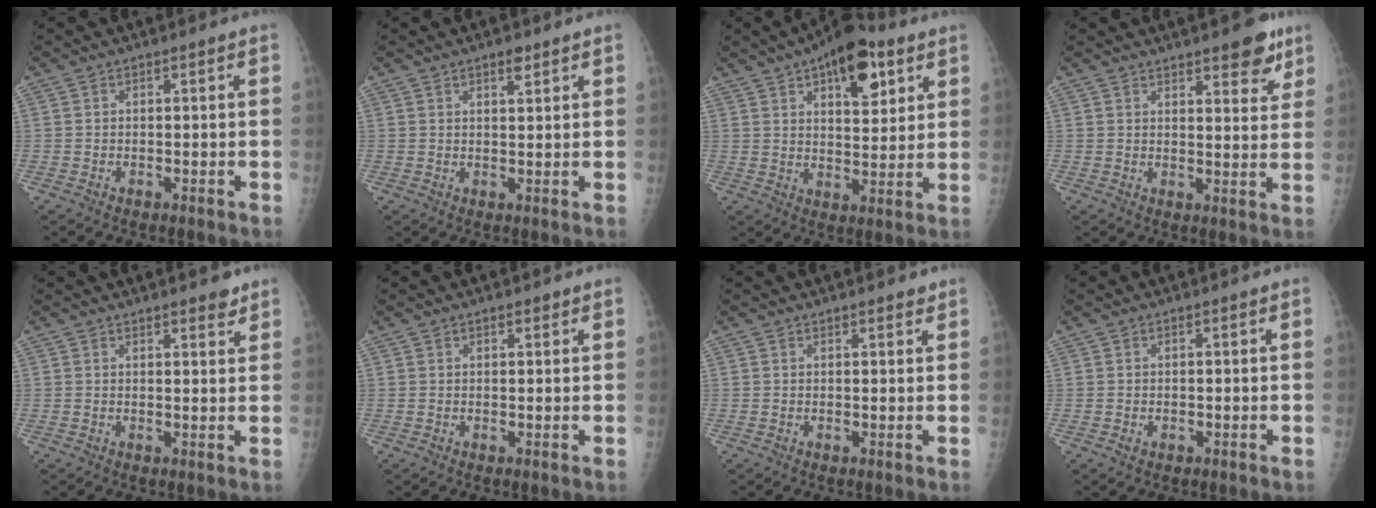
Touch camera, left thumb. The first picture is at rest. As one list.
[{"total": 2.5, "force": [1.7, 0.9, 1.6], "torque": [-0.019, -0.010, 0.026]}, {"total": 14.0, "force": [7.0, 6.4, 10.3], "torque": [-0.116, -0.019, 0.102]}, {"total": 7.8, "force": [5.2, 2.6, 5.3], "torque": [-0.045, -0.028, 0.066]}, {"total": 3.1, "force": [2.4, 1.0, 1.7], "torque": [-0.012, -0.014, 0.029]}, {"total": 1.2, "force": [0.8, 0.6, 0.7], "torque": [-0.005, -0.003, 0.010]}, {"total": 1.9, "force": [1.5, 0.6, 1.0], "torque": [-0.007, -0.005, 0.017]}, {"total": 1.1, "force": [-0.3, 0.8, 0.6], "torque": [-0.007, 0.003, -0.001]}]